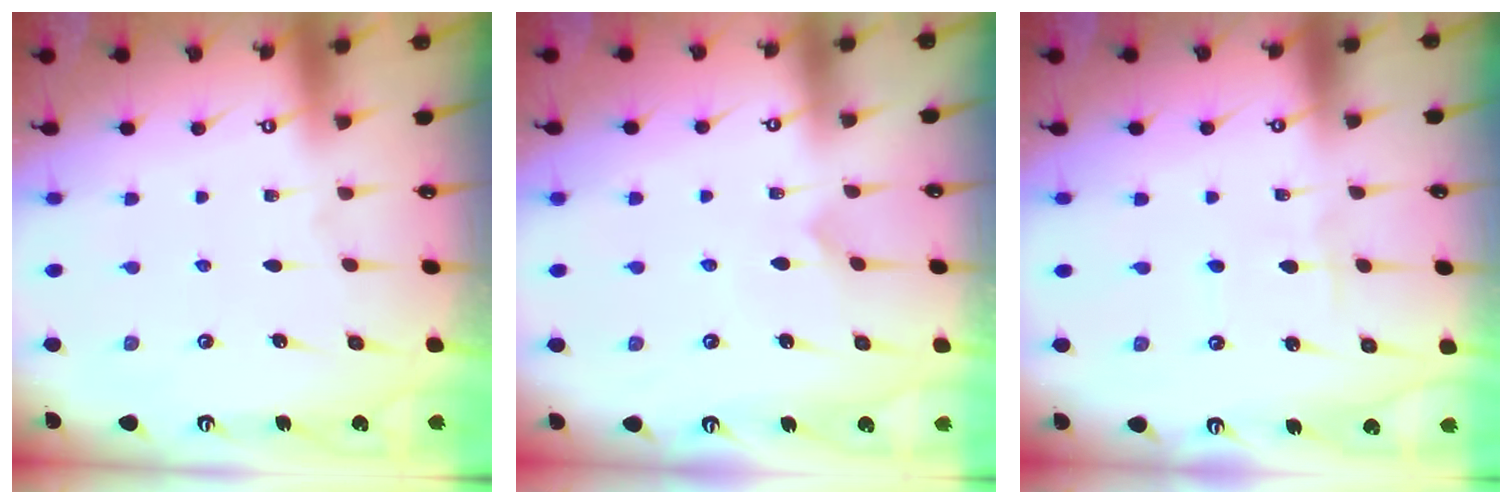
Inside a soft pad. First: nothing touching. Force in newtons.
{"total": 2.8, "press": 2.8, "slide": 0.2}
{"total": 2.3, "press": 2.3, "slide": 0.3}